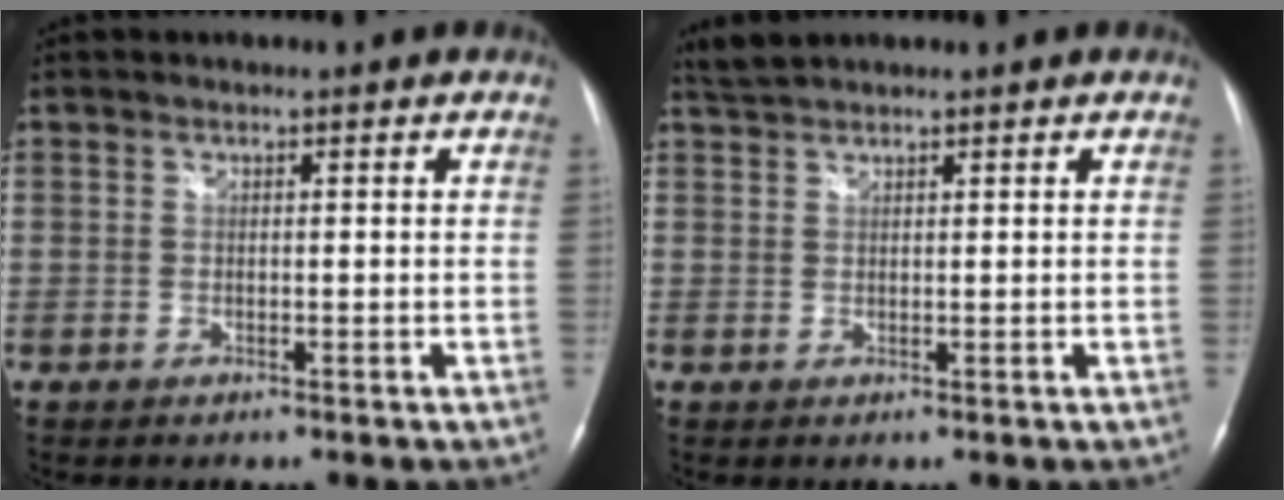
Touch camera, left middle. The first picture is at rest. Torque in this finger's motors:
{"motor_torque": [0.18, -0.09, -0.10, 0.01]}